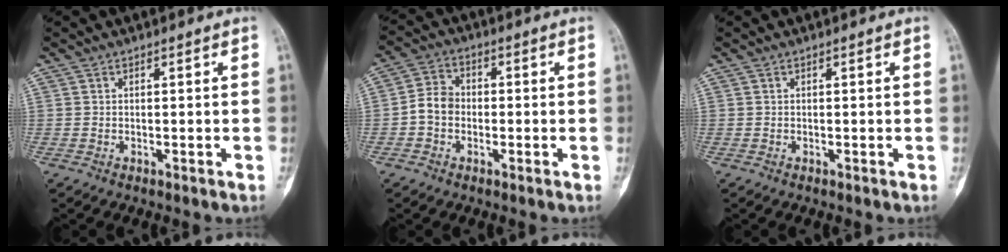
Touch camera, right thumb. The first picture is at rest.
{"total": 5.6, "force": [-1.1, 4.5, 3.0], "torque": [-0.042, 0.019, -0.031]}
{"total": 0.0}